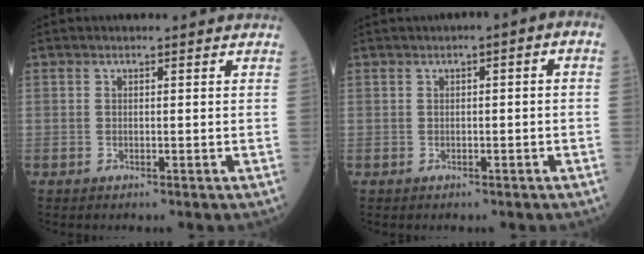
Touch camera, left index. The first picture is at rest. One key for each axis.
{"total": 2.4, "fx": 0.1, "fy": 0.6, "fz": 2.4, "tx": -0.027, "ty": 0.010, "tz": -0.004}